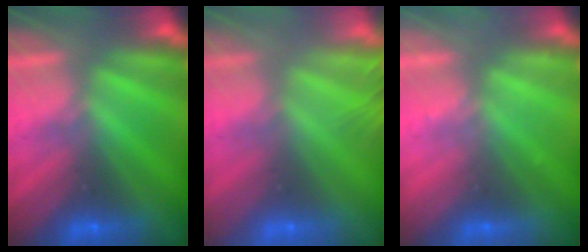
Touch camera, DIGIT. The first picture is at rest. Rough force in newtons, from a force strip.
{"total": 7.8}
{"total": 2.2}